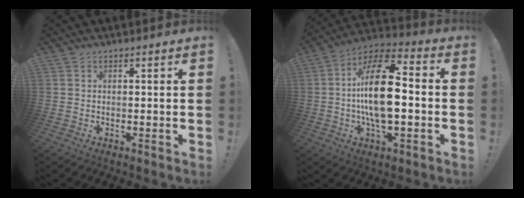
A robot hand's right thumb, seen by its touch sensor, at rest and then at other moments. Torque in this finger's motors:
{"motor_torque": [2.15, 2.86, 2.03, -0.35, 0.62]}